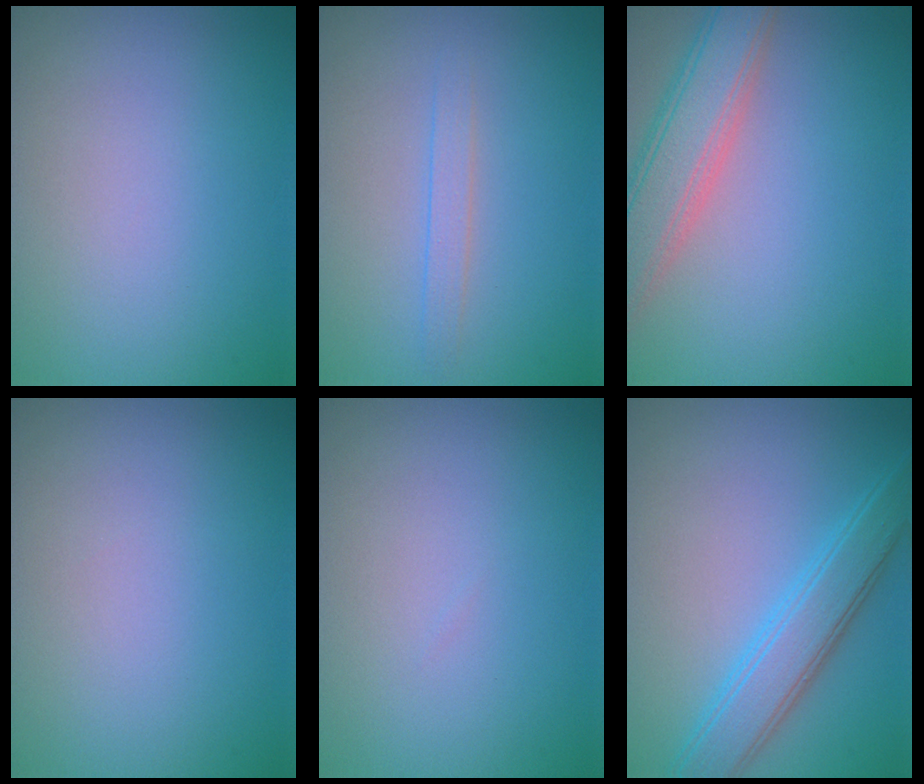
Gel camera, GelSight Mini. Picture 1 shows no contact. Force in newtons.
{"total": 1.3, "press": 1.3, "slide": 0.0}
{"total": 6.2, "press": 6.1, "slide": 0.5}
{"total": 0.0}
{"total": 0.0}
{"total": 4.6, "press": 4.6, "slide": 0.2}